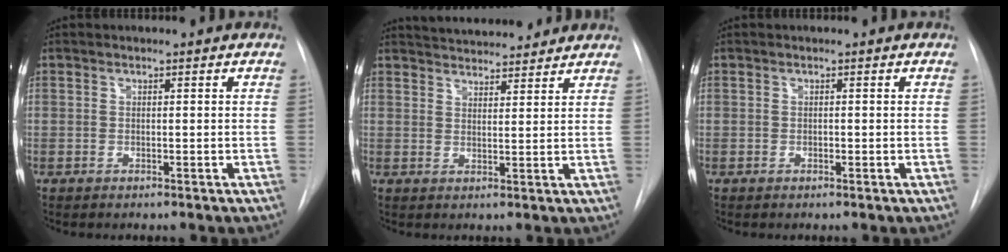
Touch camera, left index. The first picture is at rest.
{"total": 11.0, "force": [10.3, 2.2, 3.2], "torque": [-0.043, 0.017, 0.142]}
{"total": 0.0}